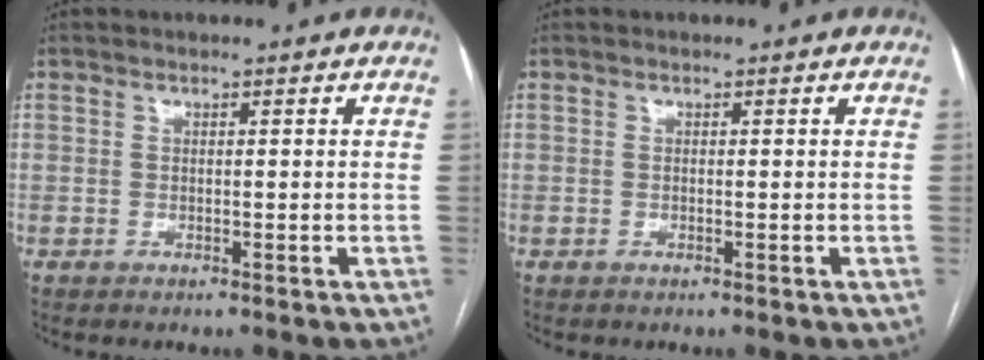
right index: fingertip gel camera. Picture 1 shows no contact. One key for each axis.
{"total": 0.0}